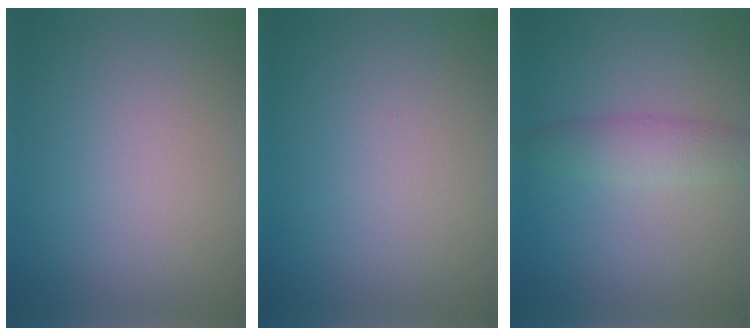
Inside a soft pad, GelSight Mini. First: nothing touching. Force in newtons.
{"total": 0.0}
{"total": 2.7, "press": 2.7, "slide": 0.1}